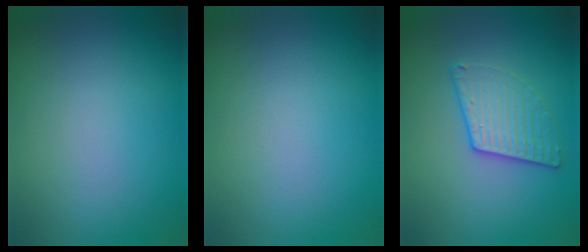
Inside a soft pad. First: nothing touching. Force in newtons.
{"total": 0.0}
{"total": 2.8, "press": 2.3, "slide": 1.6}